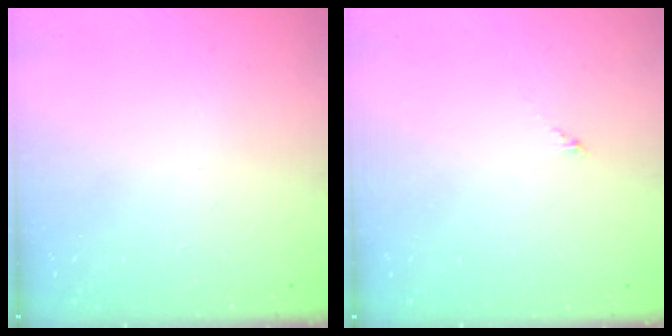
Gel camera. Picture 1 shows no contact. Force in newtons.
{"total": 0.0}